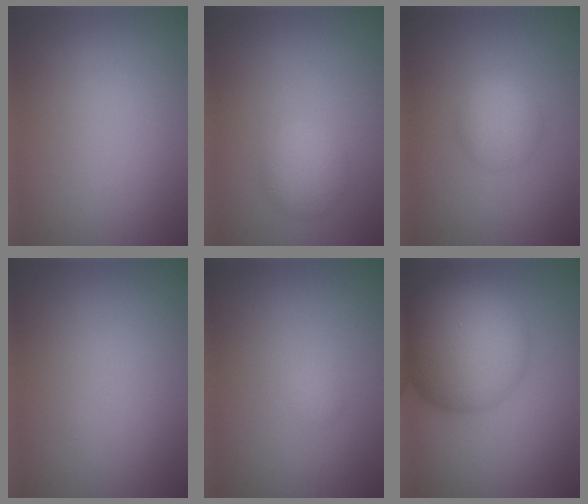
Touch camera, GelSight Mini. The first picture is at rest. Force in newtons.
{"total": 2.6, "press": 2.6, "slide": 0.1}
{"total": 2.6, "press": 2.6, "slide": 0.0}
{"total": 0.0}
{"total": 0.6, "press": 0.6, "slide": 0.0}
{"total": 11.6, "press": 11.6, "slide": 0.4}